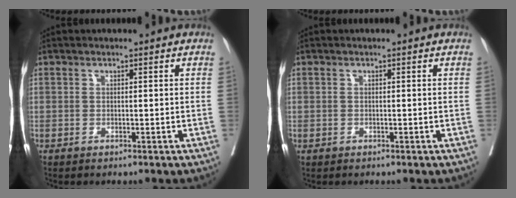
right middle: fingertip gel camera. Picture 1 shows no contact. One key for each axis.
{"total": 0.0}